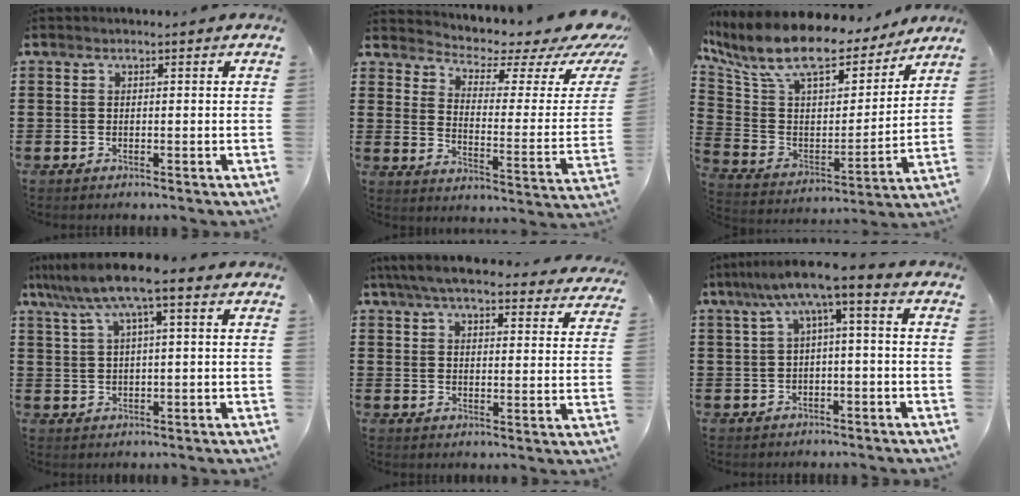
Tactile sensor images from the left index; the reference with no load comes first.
{"total": 3.6, "force": [2.8, 1.0, 2.1], "torque": [-0.045, -0.036, 0.038]}
{"total": 12.0, "force": [9.4, 3.9, 6.4], "torque": [-0.165, -0.056, 0.163]}
{"total": 7.0, "force": [3.6, 0.6, 5.9], "torque": [-0.131, -0.006, 0.058]}
{"total": 6.7, "force": [6.1, 0.7, 2.8], "torque": [-0.075, -0.020, 0.110]}
{"total": 4.9, "force": [-0.5, 0.4, 4.8], "torque": [-0.097, -0.012, -0.019]}